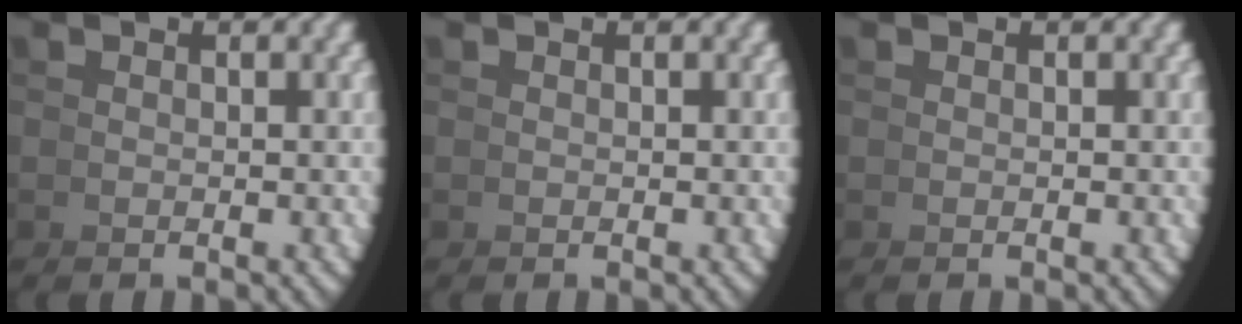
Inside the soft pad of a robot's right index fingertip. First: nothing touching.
{"total": 0.0}
{"total": 0.0}